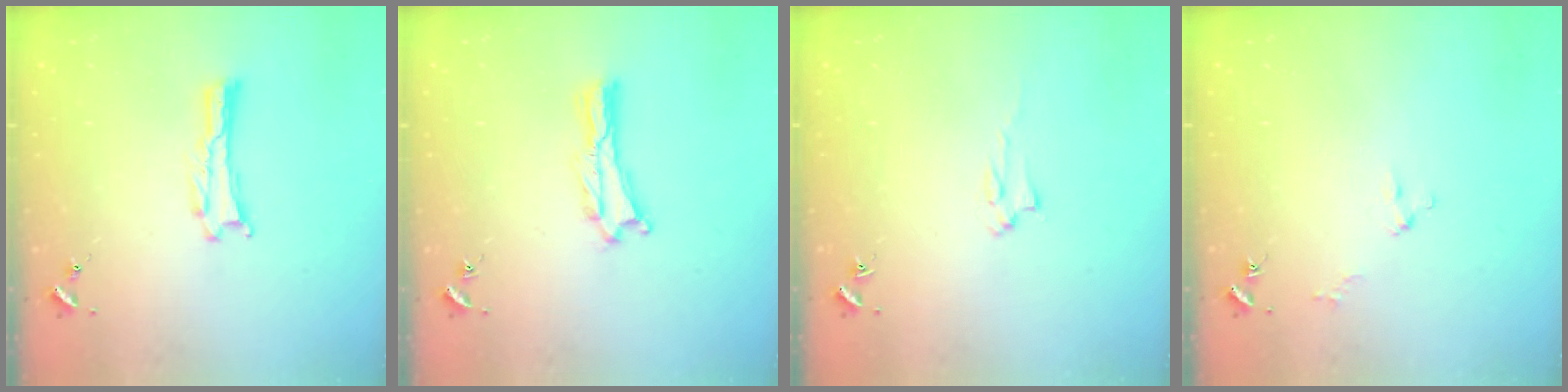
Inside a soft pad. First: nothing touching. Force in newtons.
{"total": 0.6, "press": 0.5, "slide": 0.2}
{"total": 1.6, "press": 1.6, "slide": 0.2}
{"total": 2.0, "press": 2.0, "slide": 0.1}